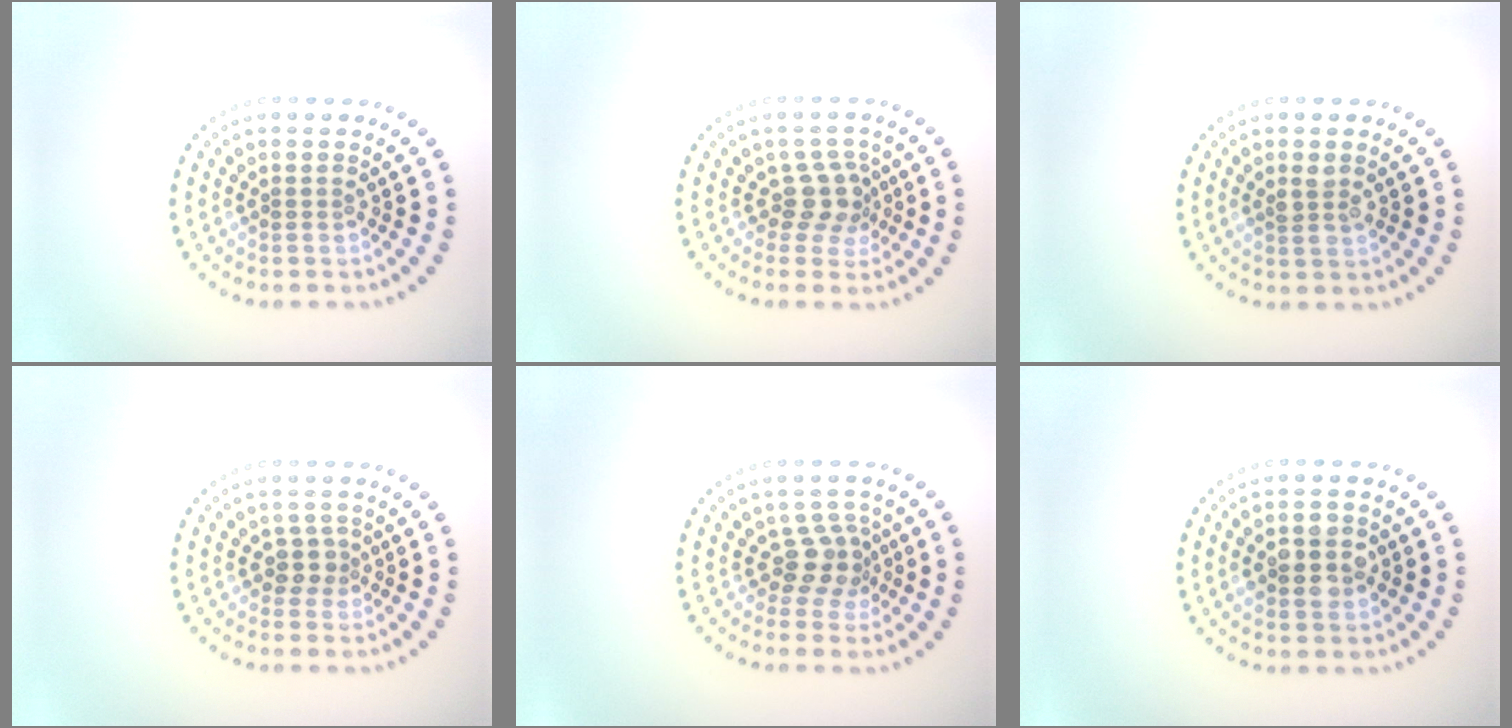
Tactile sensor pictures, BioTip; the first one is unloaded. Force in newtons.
{"total": 2.7, "press": 2.0, "slide": 1.8}
{"total": 1.8, "press": 1.8, "slide": 0.3}
{"total": 1.7, "press": 1.4, "slide": 1.0}
{"total": 2.8, "press": 2.1, "slide": 1.9}
{"total": 4.0, "press": 4.0, "slide": 0.1}